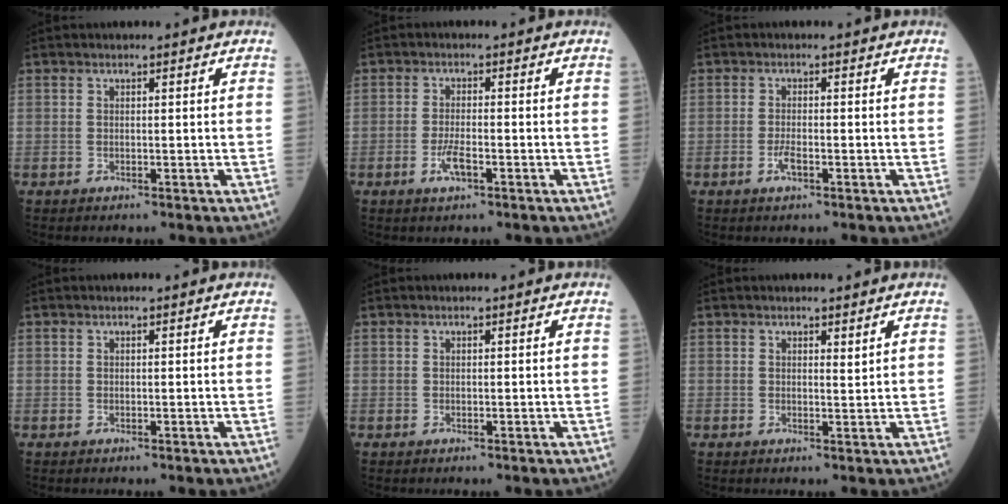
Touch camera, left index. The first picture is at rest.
{"total": 3.0, "force": [-1.4, 0.7, 2.6], "torque": [-0.058, -0.003, -0.027]}
{"total": 1.5, "force": [-0.7, 0.3, 1.3], "torque": [-0.032, -0.001, -0.013]}
{"total": 0.0}
{"total": 0.0}
{"total": 0.9, "force": [0.7, 0.1, 0.6], "torque": [-0.008, -0.006, 0.010]}